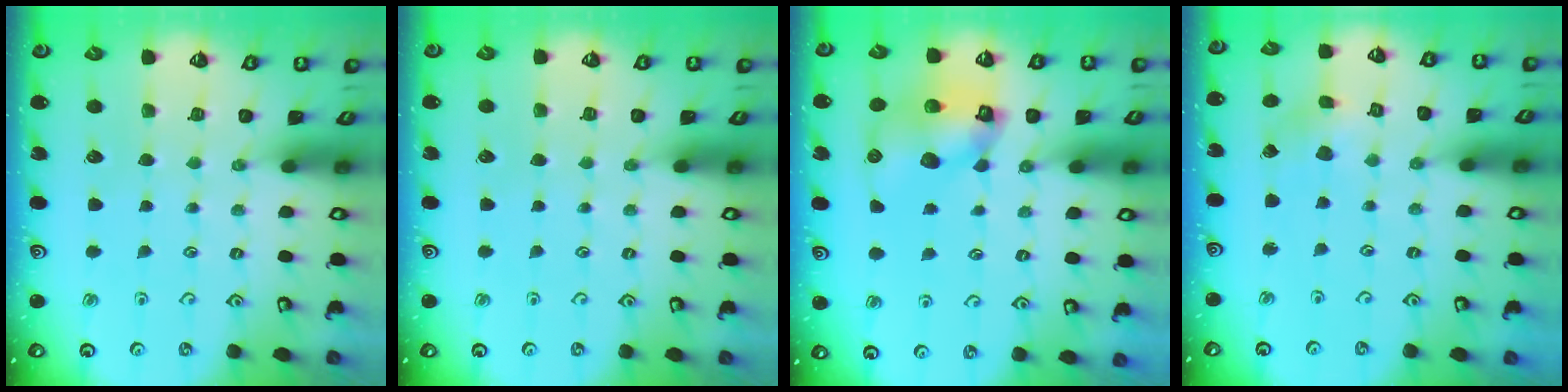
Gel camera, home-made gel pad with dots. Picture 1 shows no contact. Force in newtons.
{"total": 0.0}
{"total": 10.4, "press": 10.3, "slide": 1.6}
{"total": 2.4, "press": 2.4, "slide": 0.3}